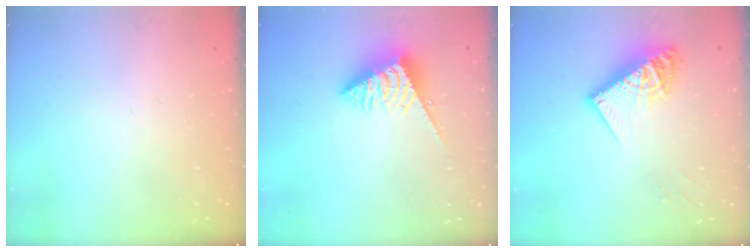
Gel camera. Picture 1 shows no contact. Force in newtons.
{"total": 7.1, "press": 7.0, "slide": 0.8}
{"total": 13.1, "press": 13.0, "slide": 0.9}